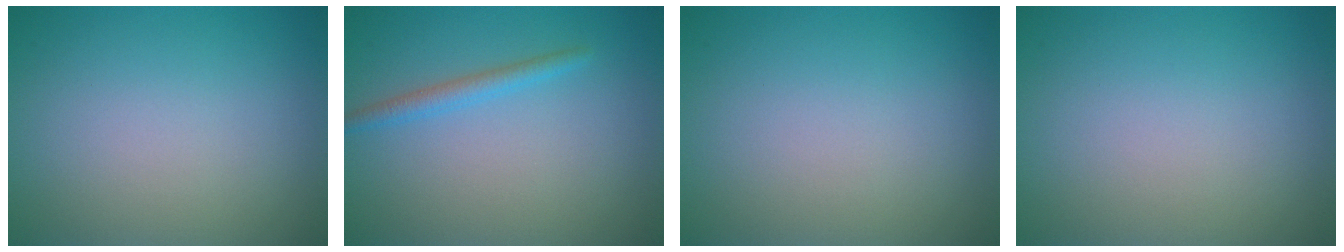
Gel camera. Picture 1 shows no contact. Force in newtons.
{"total": 1.7, "press": 1.7, "slide": 0.1}
{"total": 0.0}
{"total": 0.0}